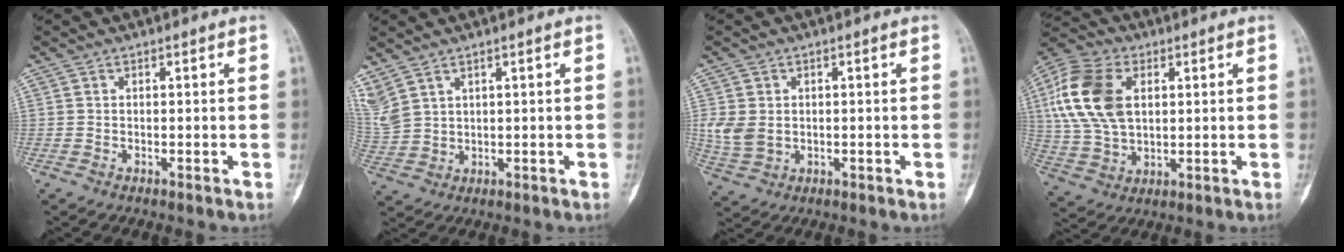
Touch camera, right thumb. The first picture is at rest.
{"total": 6.9, "force": [4.6, 3.6, 3.7], "torque": [-0.096, -0.009, 0.115]}
{"total": 5.7, "force": [0.2, 4.5, 3.5], "torque": [-0.066, -0.001, 0.013]}
{"total": 16.6, "force": [3.8, 10.8, 12.1], "torque": [-0.242, 0.003, 0.072]}